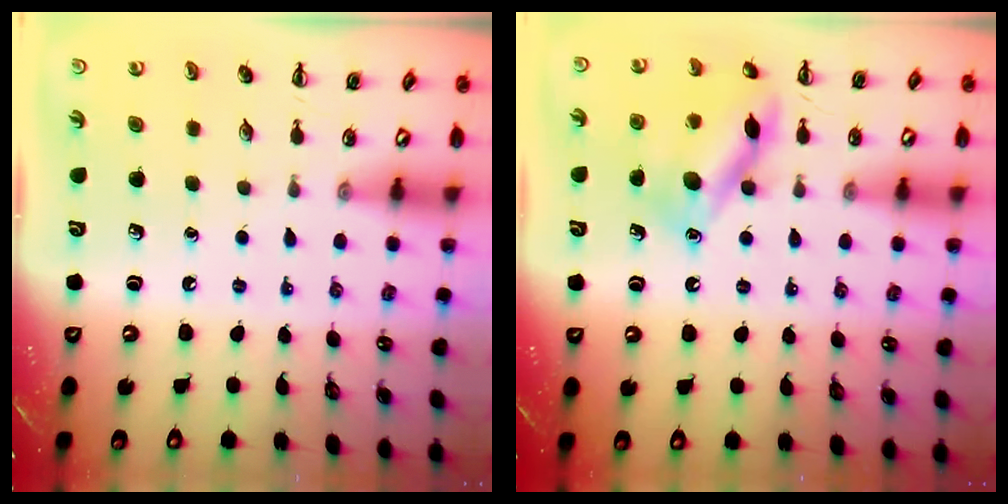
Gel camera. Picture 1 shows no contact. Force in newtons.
{"total": 13.2, "press": 13.2, "slide": 1.0}